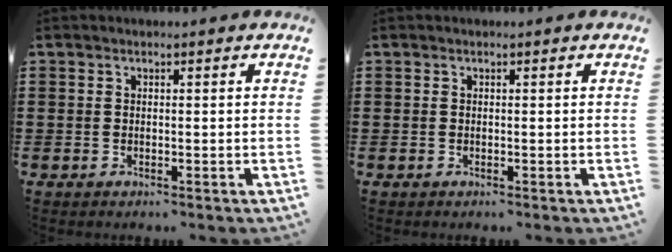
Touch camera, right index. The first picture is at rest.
{"total": 0.0}